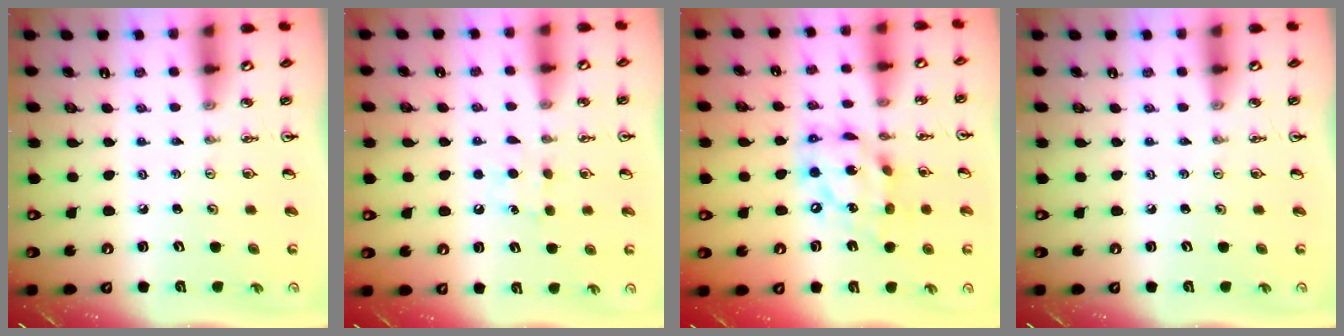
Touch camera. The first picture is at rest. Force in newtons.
{"total": 8.0, "press": 7.9, "slide": 0.9}
{"total": 14.5, "press": 14.5, "slide": 1.6}
{"total": 0.0}